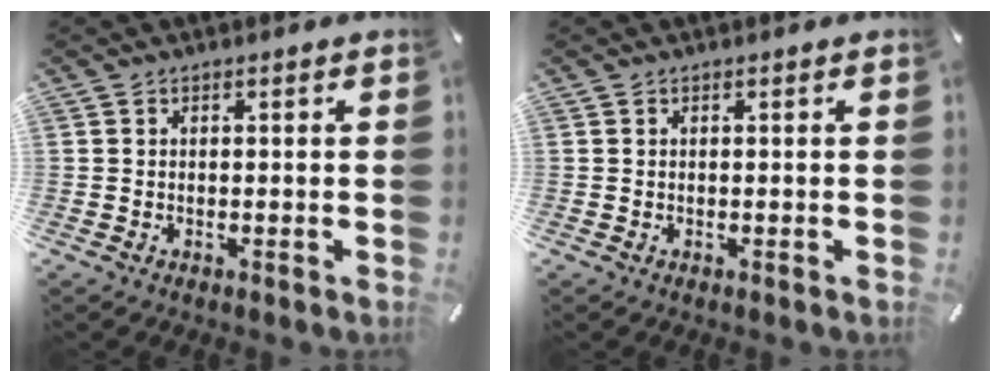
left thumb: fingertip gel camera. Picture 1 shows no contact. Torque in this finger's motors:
{"motor_torque": [0.00, 0.00, 0.00, 0.00, 0.00]}